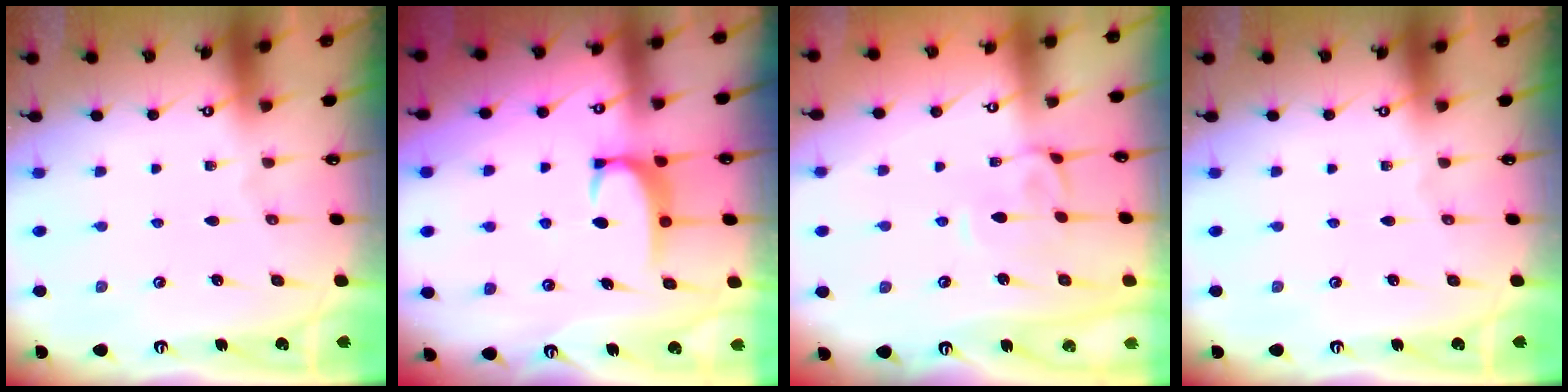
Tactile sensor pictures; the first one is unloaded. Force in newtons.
{"total": 2.6, "press": 2.6, "slide": 0.4}
{"total": 1.7, "press": 1.5, "slide": 0.8}
{"total": 0.0}